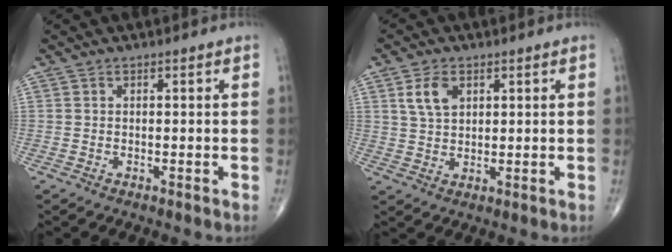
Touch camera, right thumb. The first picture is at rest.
{"total": 5.5, "force": [2.3, 3.4, 3.6], "torque": [-0.057, -0.008, 0.046]}